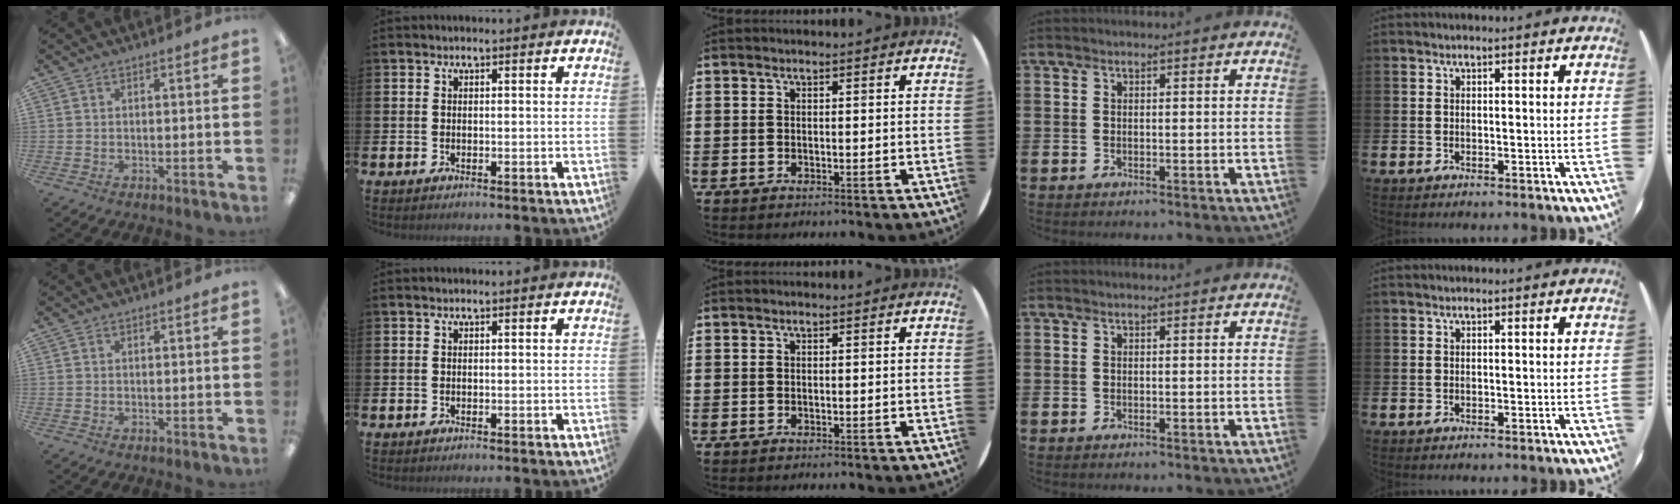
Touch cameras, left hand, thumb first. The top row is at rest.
{}